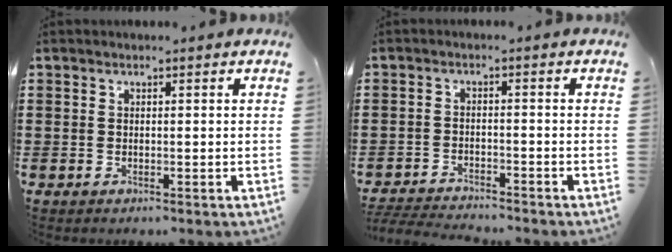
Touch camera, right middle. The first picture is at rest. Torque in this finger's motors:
{"motor_torque": [0.36, -0.07, 0.08, 0.03]}